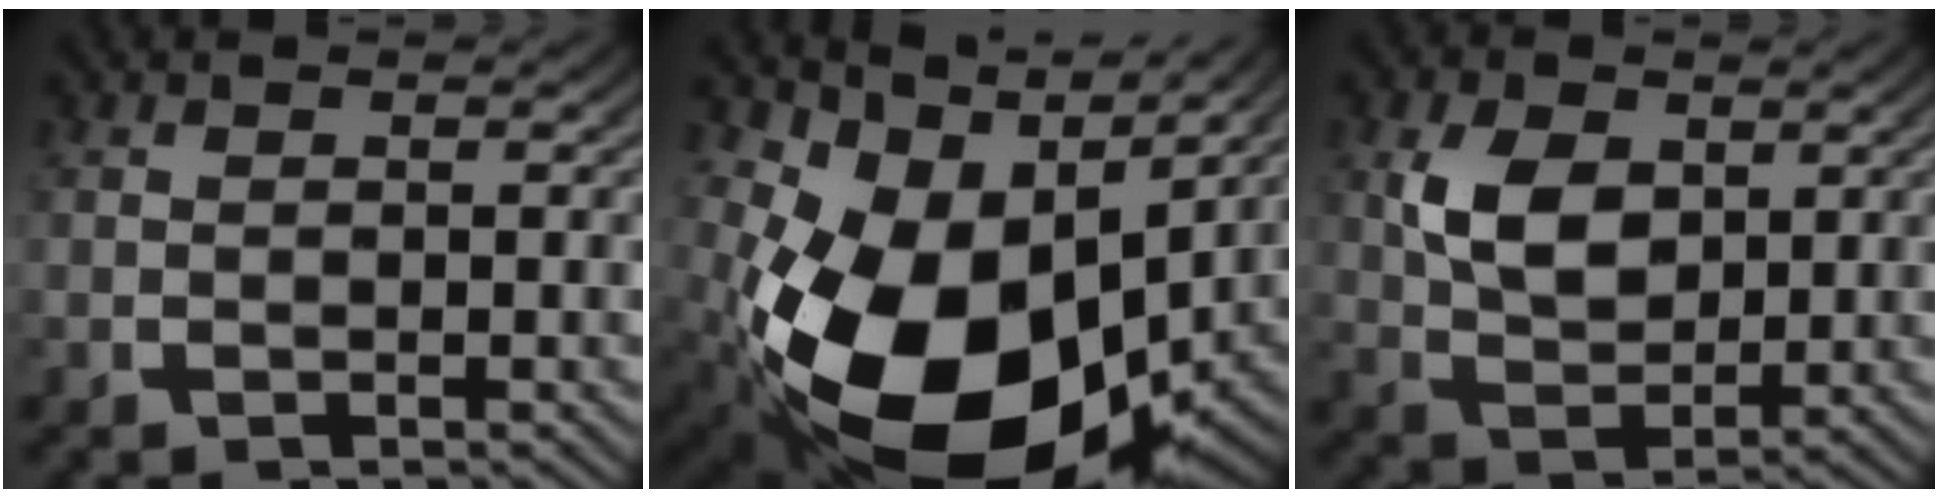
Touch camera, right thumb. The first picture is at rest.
{"total": 19.5, "force": [-2.4, 11.7, 15.4], "torque": [-0.285, -0.079, 0.002]}
{"total": 6.2, "force": [1.0, 4.3, 4.4], "torque": [-0.100, -0.031, 0.034]}